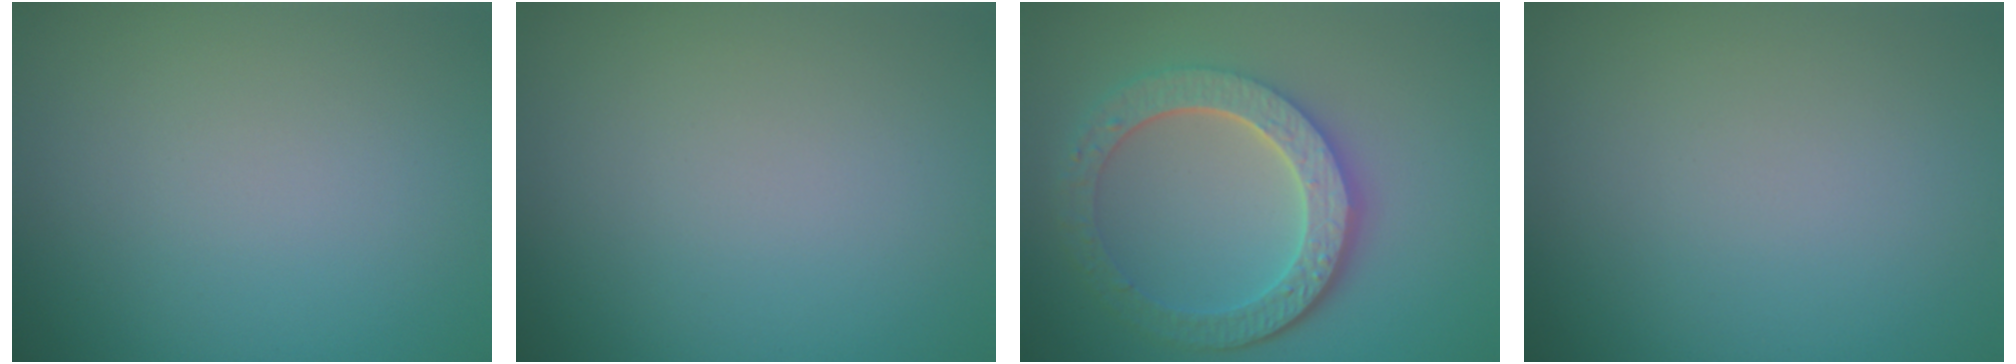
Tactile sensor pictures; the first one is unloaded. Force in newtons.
{"total": 0.0}
{"total": 5.8, "press": 4.6, "slide": 3.6}
{"total": 0.0}